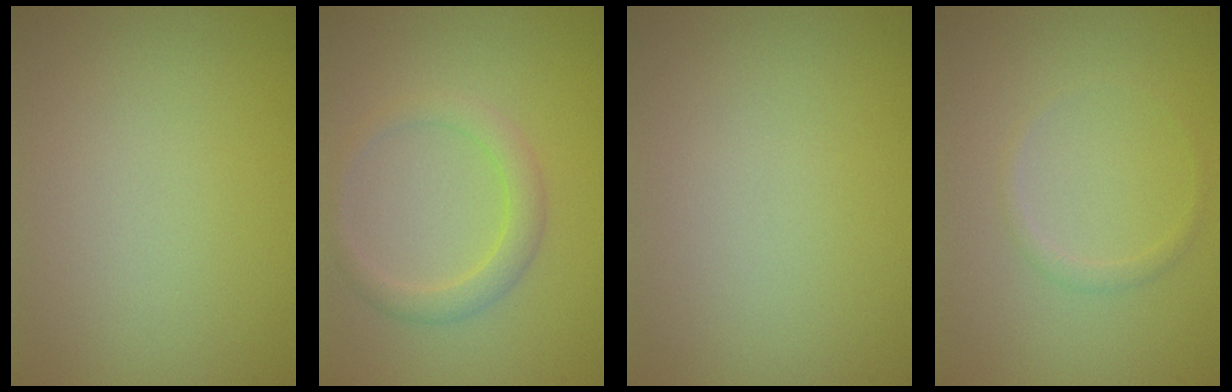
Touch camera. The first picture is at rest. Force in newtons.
{"total": 2.5, "press": 2.5, "slide": 0.1}
{"total": 0.0}
{"total": 0.9, "press": 0.9, "slide": 0.0}